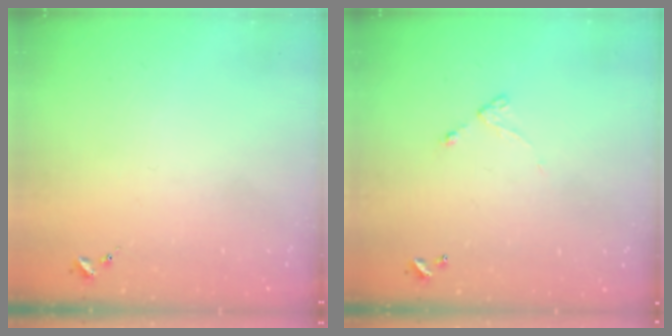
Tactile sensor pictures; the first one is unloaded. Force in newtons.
{"total": 4.0, "press": 4.0, "slide": 0.3}